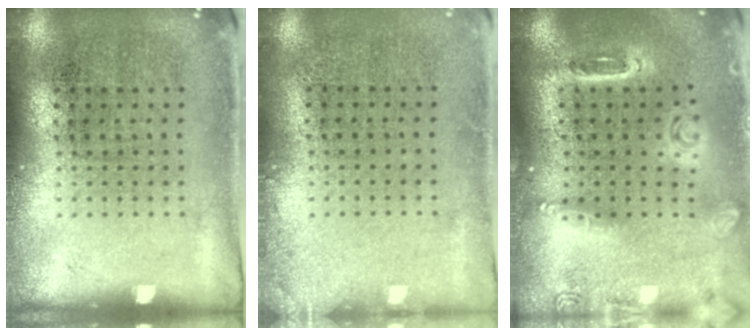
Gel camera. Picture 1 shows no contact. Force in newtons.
{"total": 1.1, "press": 1.0, "slide": 0.2}
{"total": 1.5, "press": 1.5, "slide": 0.2}